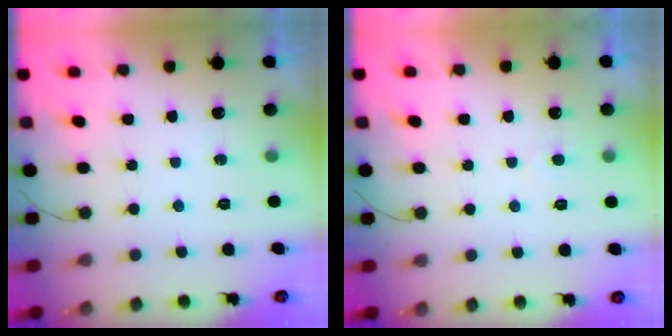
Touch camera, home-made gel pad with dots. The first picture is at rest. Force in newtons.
{"total": 2.7, "press": 2.7, "slide": 0.3}